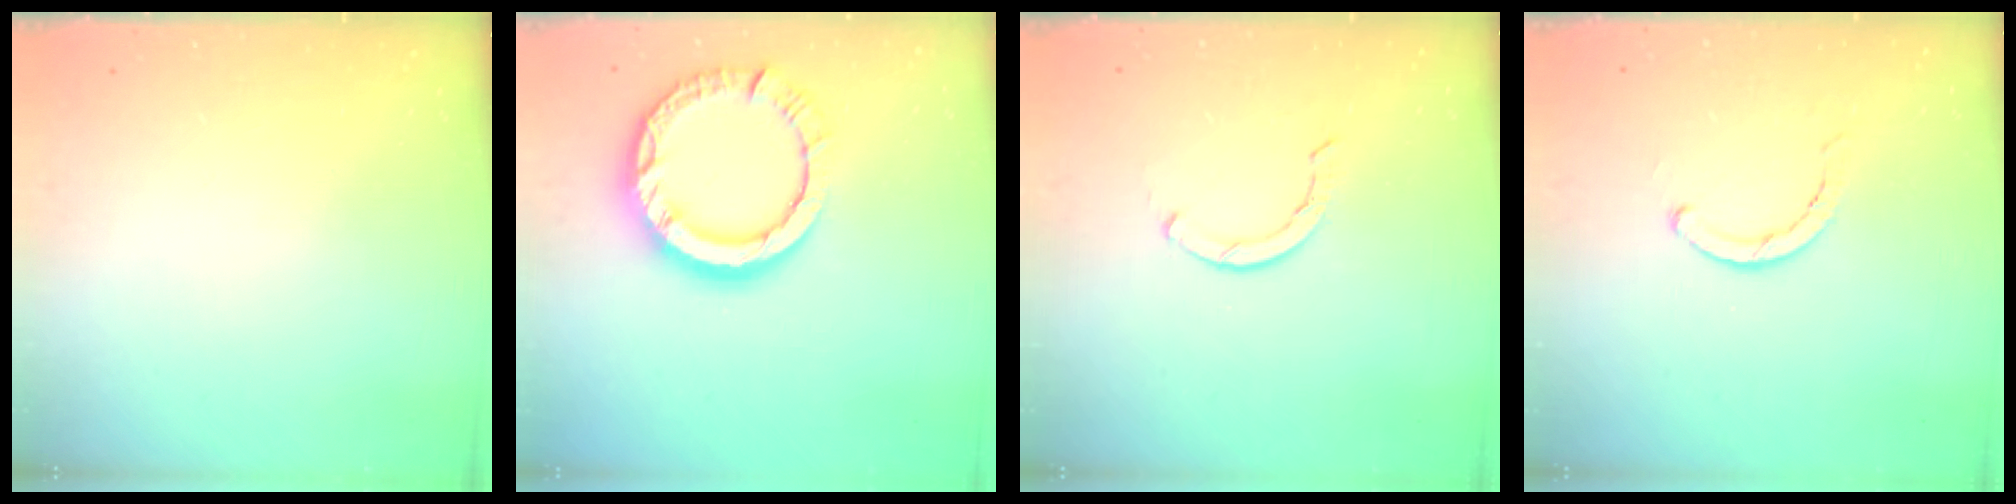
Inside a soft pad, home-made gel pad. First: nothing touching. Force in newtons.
{"total": 14.8, "press": 14.7, "slide": 1.6}
{"total": 1.7, "press": 1.6, "slide": 0.3}
{"total": 2.8, "press": 2.8, "slide": 0.2}